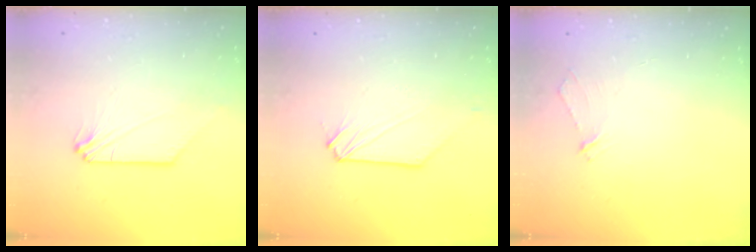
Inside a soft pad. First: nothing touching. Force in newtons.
{"total": 0.5, "press": 0.5, "slide": 0.0}
{"total": 2.2, "press": 2.2, "slide": 0.2}